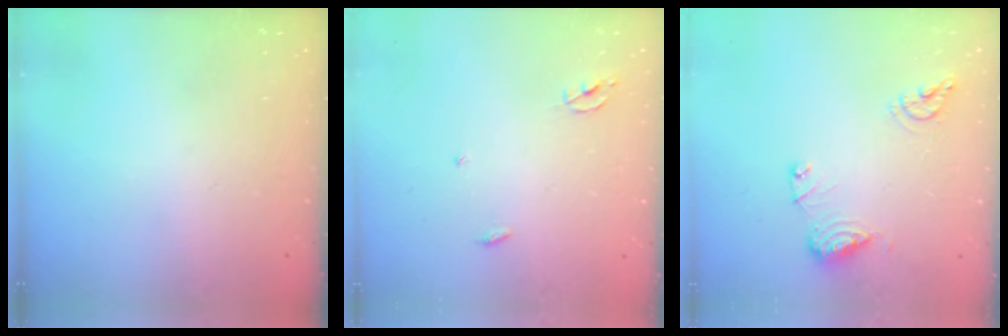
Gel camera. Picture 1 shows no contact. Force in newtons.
{"total": 2.3, "press": 2.3, "slide": 0.1}
{"total": 10.5, "press": 10.4, "slide": 1.1}